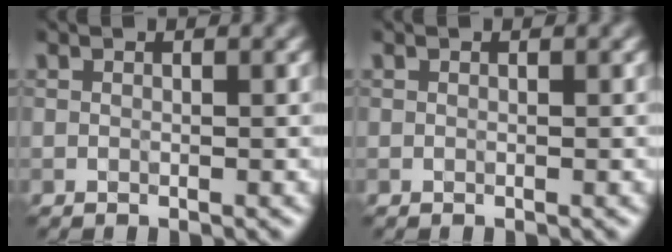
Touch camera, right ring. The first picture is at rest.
{"total": 0.0}